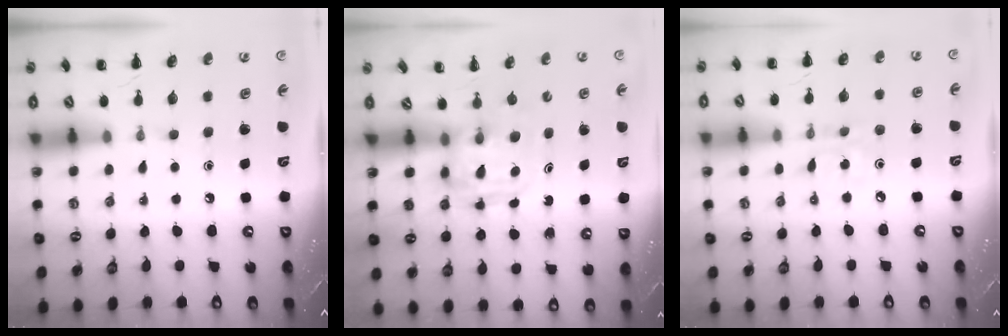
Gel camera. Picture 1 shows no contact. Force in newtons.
{"total": 3.6, "press": 3.6, "slide": 0.2}
{"total": 3.6, "press": 3.4, "slide": 1.0}